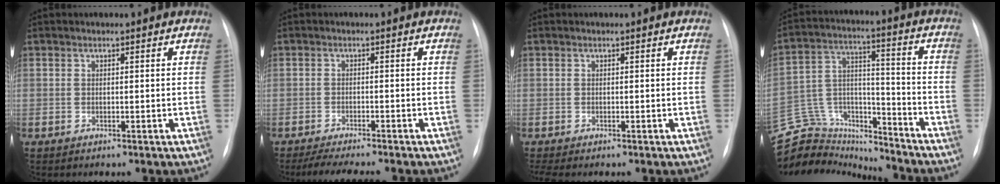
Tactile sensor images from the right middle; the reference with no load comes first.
{"total": 7.6, "force": [-6.6, 0.4, 3.7], "torque": [-0.053, -0.015, -0.101]}
{"total": 1.5, "force": [-1.3, 0.2, 0.8], "torque": [-0.009, -0.003, -0.015]}
{"total": 19.1, "force": [-18.2, 4.8, 2.8], "torque": [-0.066, 0.055, -0.294]}